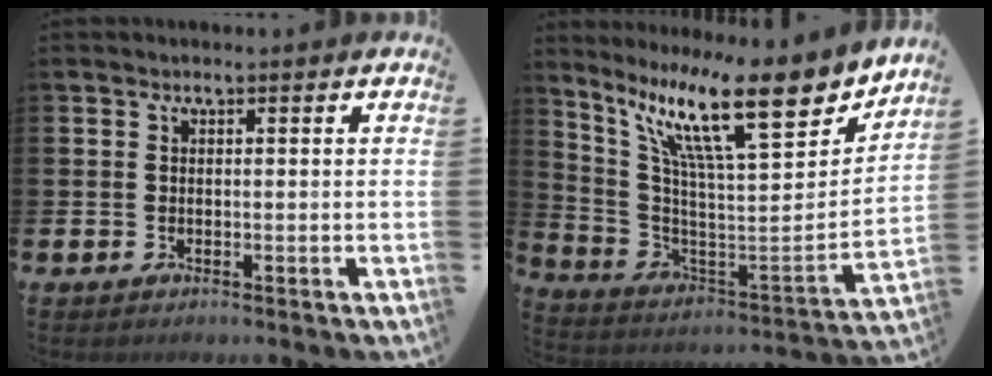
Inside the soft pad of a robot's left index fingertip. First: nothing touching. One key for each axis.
{"total": 16.1, "fx": 10.8, "fy": 3.1, "fz": 11.5, "tx": -0.229, "ty": -0.066, "tz": 0.174}